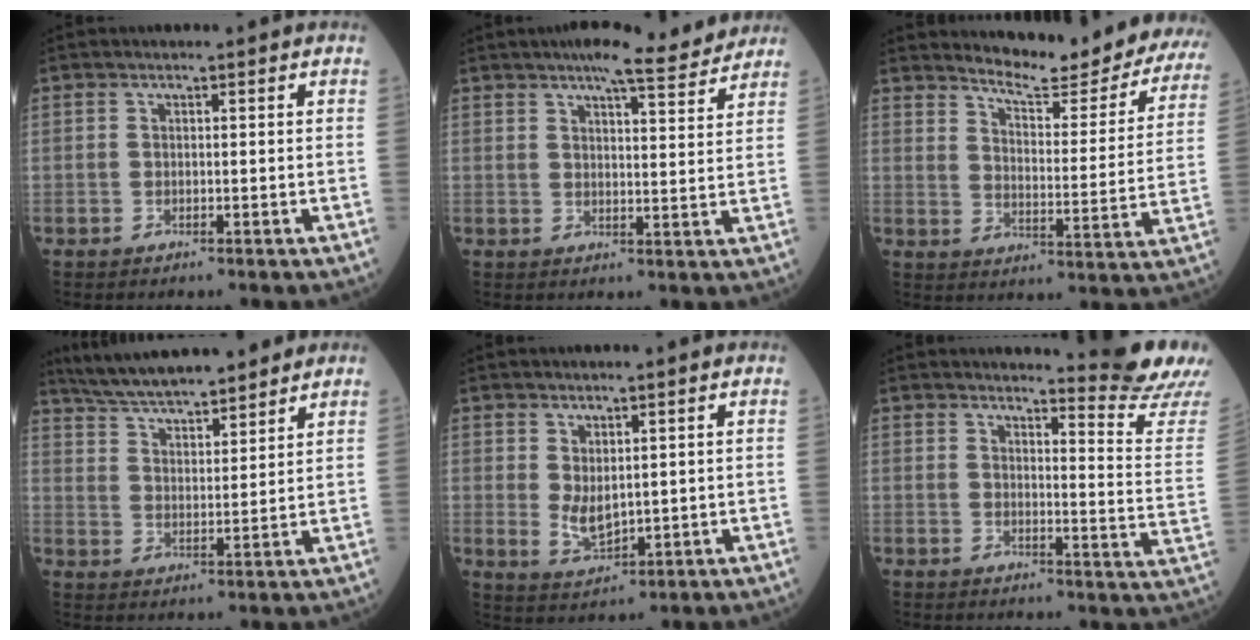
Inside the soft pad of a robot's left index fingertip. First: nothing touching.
{"total": 9.1, "force": [8.1, 1.0, 4.1], "torque": [-0.058, 0.010, 0.097]}
{"total": 18.5, "force": [17.3, 2.5, 6.0], "torque": [-0.076, -0.076, 0.207]}
{"total": 14.7, "force": [13.0, 2.5, 6.3], "torque": [-0.108, 0.021, 0.214]}
{"total": 4.3, "force": [1.1, 2.0, 3.6], "torque": [-0.078, -0.004, 0.036]}
{"total": 11.2, "force": [10.8, -2.7, 1.3], "torque": [-0.025, -0.123, 0.121]}